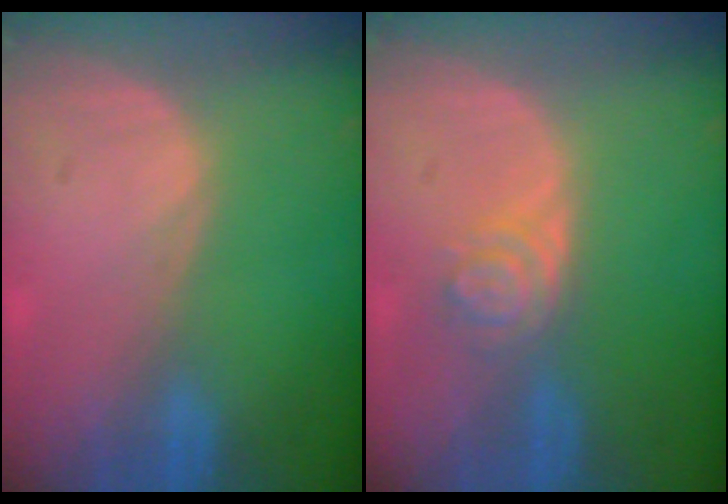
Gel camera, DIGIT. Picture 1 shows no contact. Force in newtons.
{"total": 4.2, "press": 3.6, "slide": 2.1}